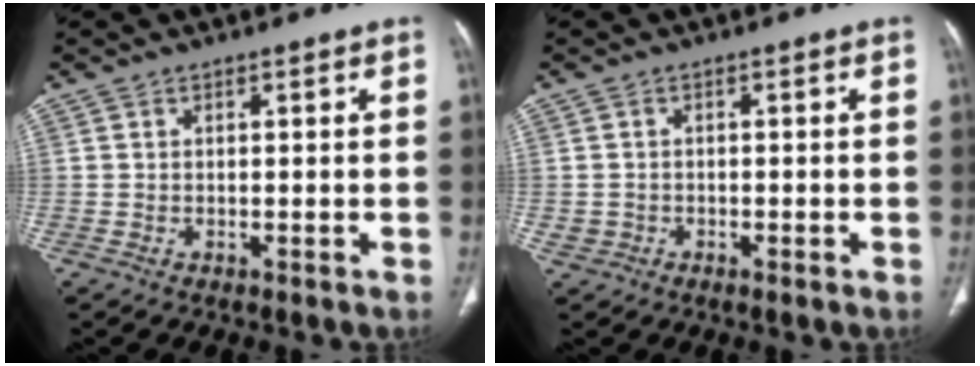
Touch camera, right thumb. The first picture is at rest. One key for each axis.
{"total": 1.8, "fx": -0.6, "fy": 1.5, "fz": 0.7, "tx": -0.010, "ty": 0.006, "tz": -0.008}